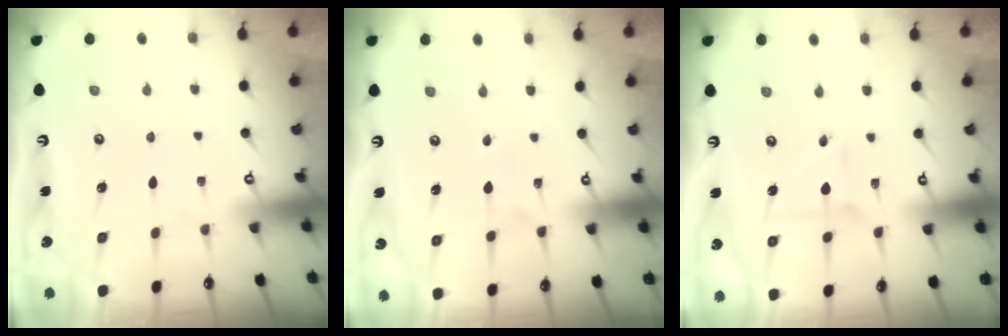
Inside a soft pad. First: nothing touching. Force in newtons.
{"total": 2.2, "press": 2.0, "slide": 0.8}
{"total": 3.2, "press": 3.2, "slide": 0.3}